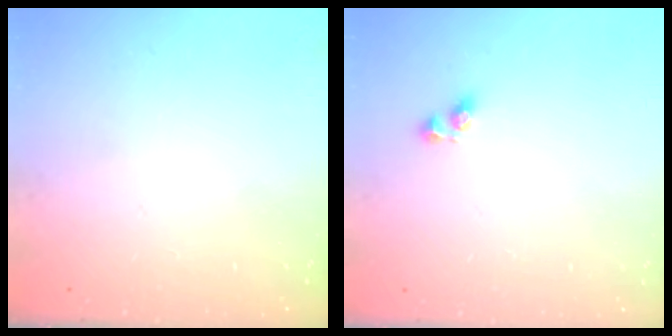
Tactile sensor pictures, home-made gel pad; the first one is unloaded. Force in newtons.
{"total": 4.0, "press": 4.0, "slide": 0.3}